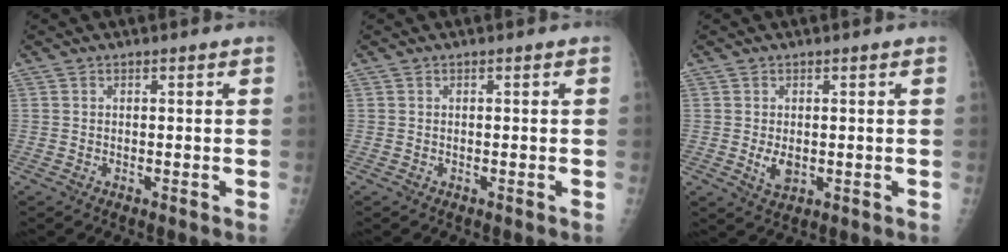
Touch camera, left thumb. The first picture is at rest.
{"total": 0.0}
{"total": 3.1, "force": [-0.1, 1.9, 2.5], "torque": [-0.041, -0.007, 0.005]}